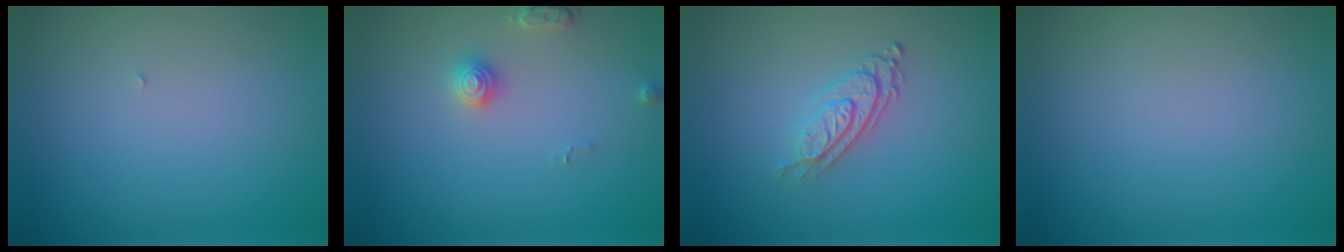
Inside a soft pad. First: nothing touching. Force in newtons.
{"total": 2.0, "press": 2.0, "slide": 0.3}
{"total": 2.8, "press": 2.0, "slide": 1.9}
{"total": 0.0}